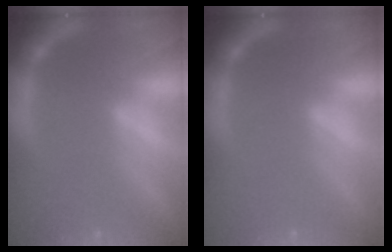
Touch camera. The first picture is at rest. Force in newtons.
{"total": 0.0}